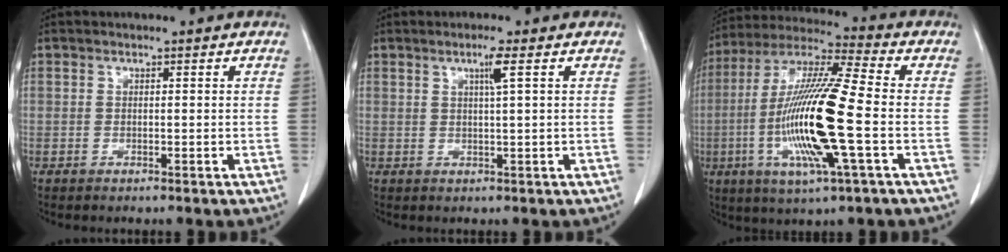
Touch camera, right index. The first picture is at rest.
{"total": 2.5, "force": [1.0, -0.6, 2.2], "torque": [-0.041, -0.003, 0.019]}
{"total": 18.5, "force": [-3.6, 1.0, 18.1], "torque": [-0.373, -0.013, -0.074]}